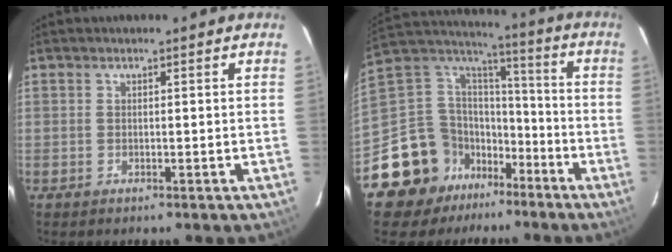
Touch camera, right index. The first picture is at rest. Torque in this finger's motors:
{"motor_torque": [0.77, -0.69, -0.06, -0.21]}